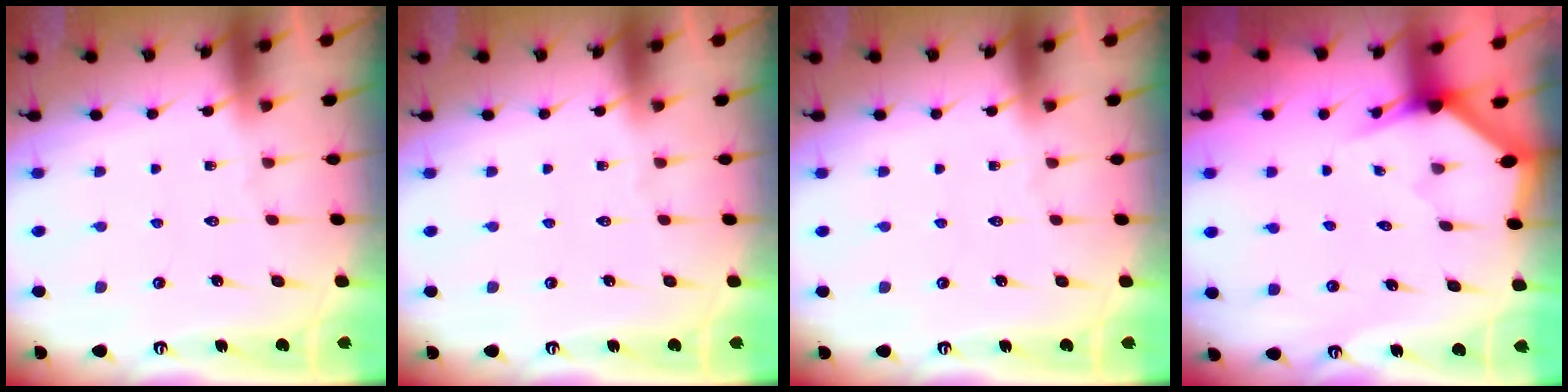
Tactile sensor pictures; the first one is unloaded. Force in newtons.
{"total": 0.0}
{"total": 0.0}
{"total": 2.3, "press": 2.3, "slide": 0.1}